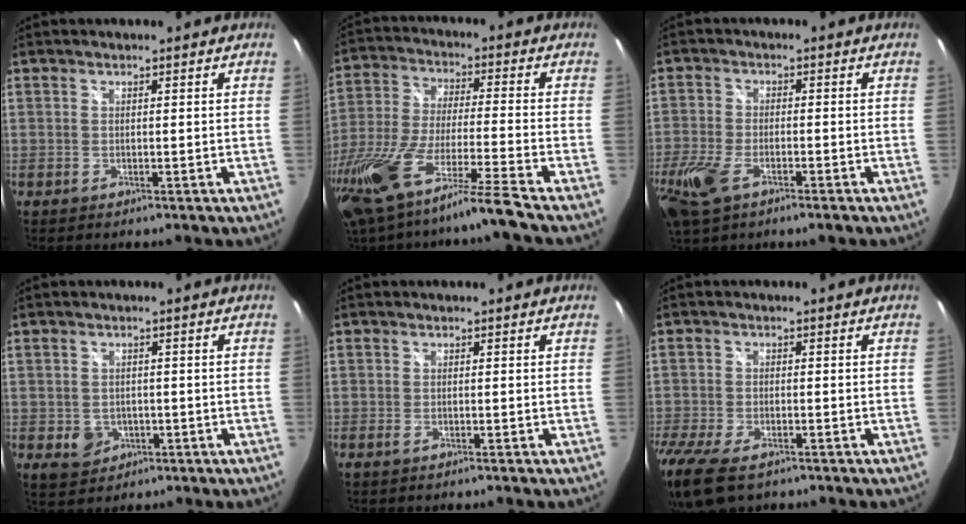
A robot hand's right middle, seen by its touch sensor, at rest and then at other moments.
{"total": 18.2, "force": [-13.7, -0.9, 12.0], "torque": [-0.221, -0.061, -0.241]}
{"total": 10.8, "force": [-6.0, 4.7, 7.6], "torque": [-0.189, -0.031, -0.115]}
{"total": 4.7, "force": [-1.4, 4.1, 1.9], "torque": [-0.042, -0.001, -0.012]}
{"total": 1.0, "force": [-0.7, 0.2, 0.6], "torque": [-0.014, -0.002, -0.015]}
{"total": 12.3, "force": [-8.5, 5.3, 7.1], "torque": [-0.183, -0.049, -0.156]}